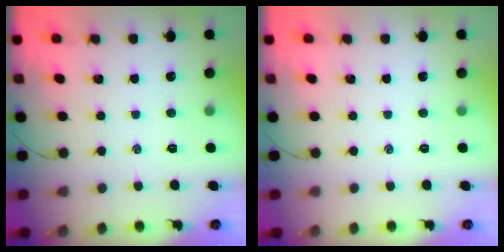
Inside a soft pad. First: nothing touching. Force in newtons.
{"total": 0.0}